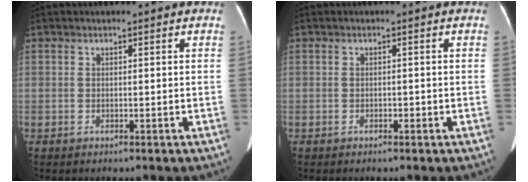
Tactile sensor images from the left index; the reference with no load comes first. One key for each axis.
{"total": 0.6, "fx": -0.5, "fy": 0.2, "fz": 0.2, "tx": -0.006, "ty": -0.001, "tz": -0.008}